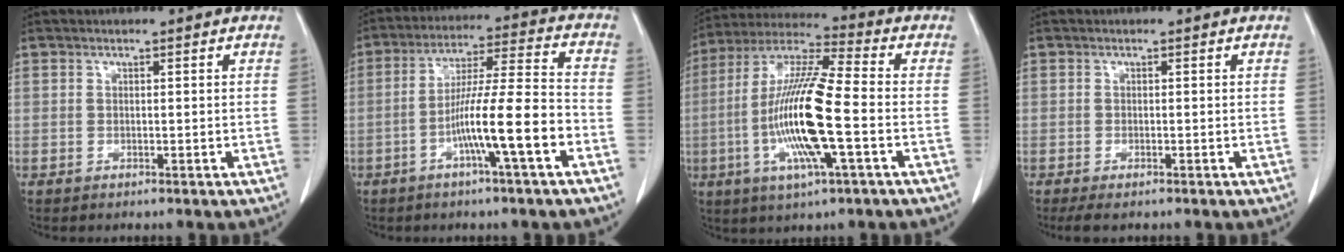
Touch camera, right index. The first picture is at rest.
{"total": 11.0, "force": [-4.2, -0.3, 10.2], "torque": [-0.184, 0.007, -0.076]}
{"total": 16.5, "force": [-3.4, 1.3, 16.1], "torque": [-0.328, -0.009, -0.068]}
{"total": 2.5, "force": [-1.7, 0.8, 1.5], "torque": [-0.027, -0.006, -0.024]}